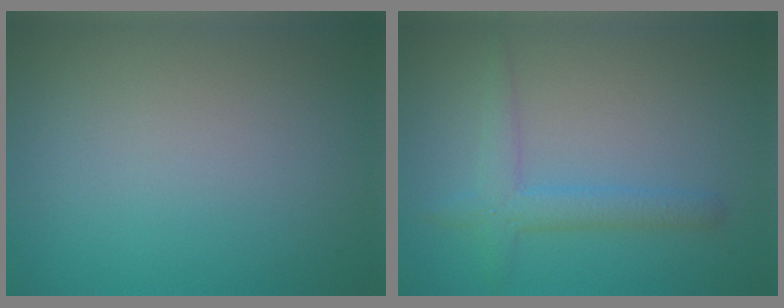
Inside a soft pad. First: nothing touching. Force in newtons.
{"total": 2.7, "press": 2.7, "slide": 0.2}